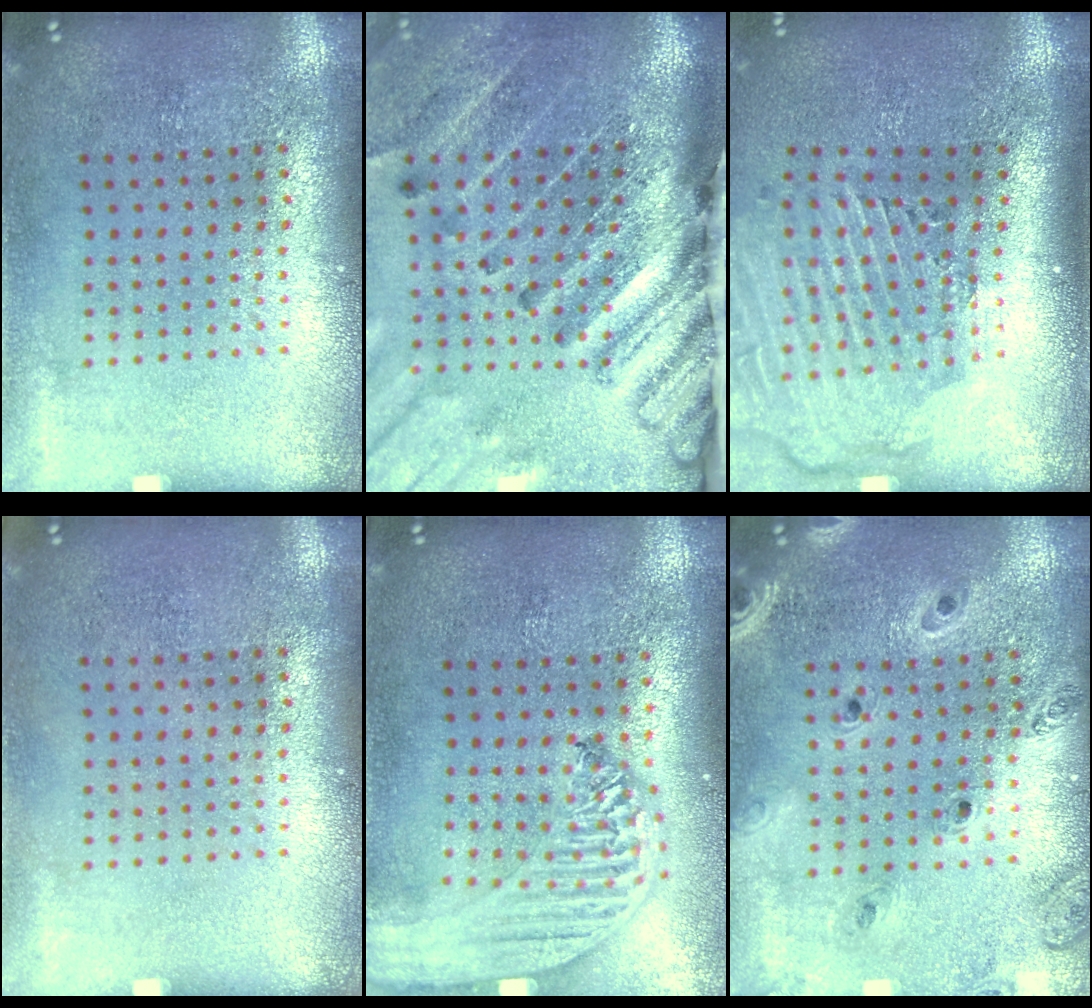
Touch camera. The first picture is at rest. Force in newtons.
{"total": 4.7, "press": 3.3, "slide": 3.3}
{"total": 2.9, "press": 2.4, "slide": 1.7}
{"total": 0.0}
{"total": 2.9, "press": 2.3, "slide": 1.7}
{"total": 1.4, "press": 1.4, "slide": 0.2}